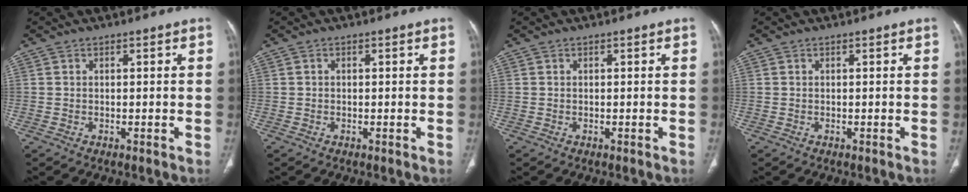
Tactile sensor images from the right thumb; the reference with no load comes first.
{"total": 0.0}
{"total": 0.0}
{"total": 0.0}